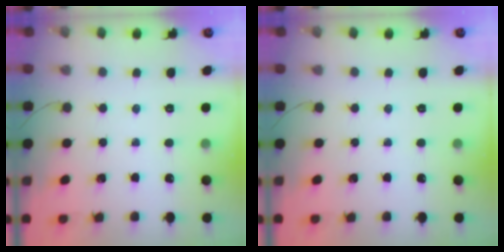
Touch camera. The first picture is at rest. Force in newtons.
{"total": 0.0}